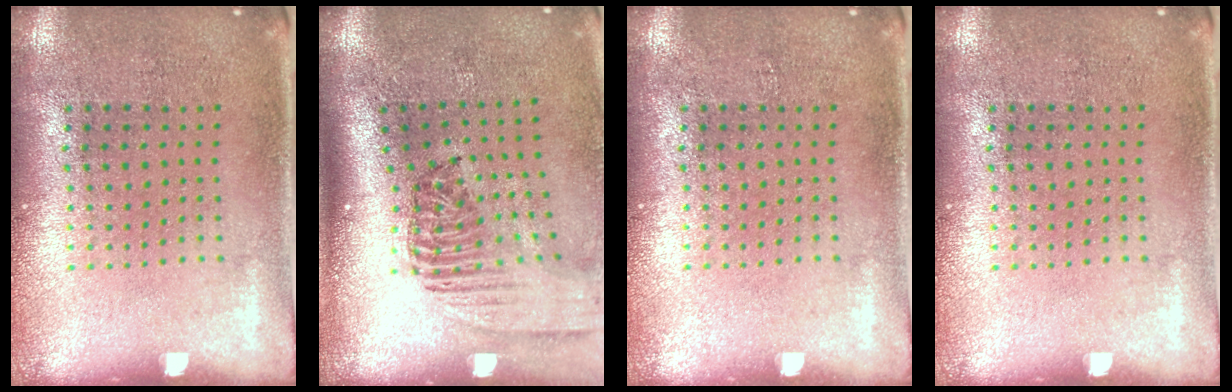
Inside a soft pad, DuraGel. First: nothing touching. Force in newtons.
{"total": 2.4, "press": 1.7, "slide": 1.7}
{"total": 0.0}
{"total": 0.0}